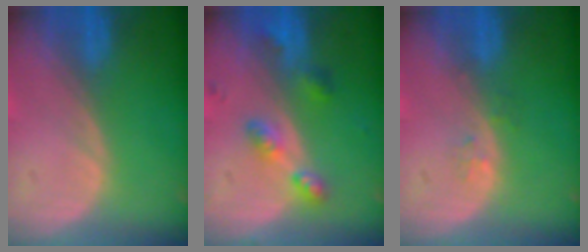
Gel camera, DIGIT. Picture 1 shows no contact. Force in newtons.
{"total": 5.2, "press": 4.8, "slide": 1.8}
{"total": 1.2, "press": 1.2, "slide": 0.1}